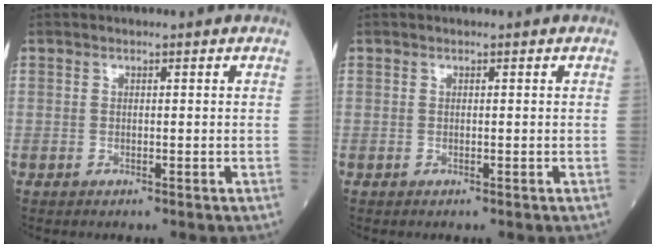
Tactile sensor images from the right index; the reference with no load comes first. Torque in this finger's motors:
{"motor_torque": [0.10, 0.03, 0.00, 0.00]}